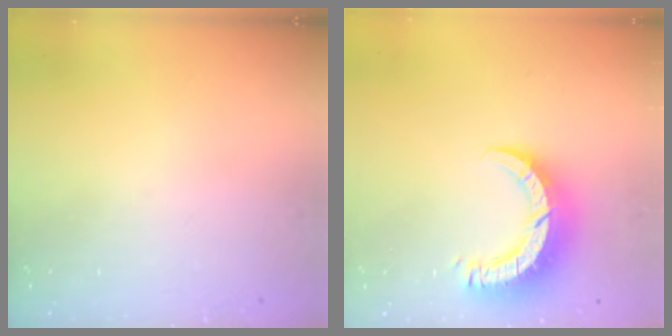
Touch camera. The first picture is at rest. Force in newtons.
{"total": 10.3, "press": 10.2, "slide": 1.0}